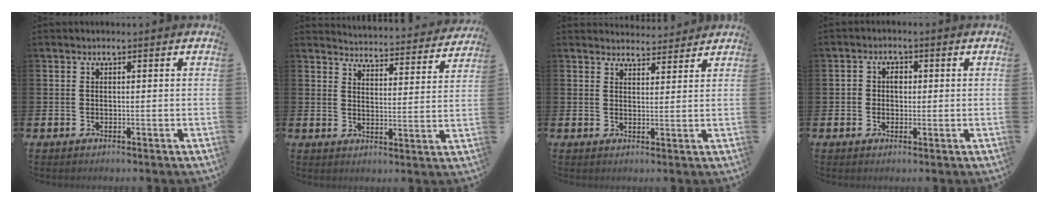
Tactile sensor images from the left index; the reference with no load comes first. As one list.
[{"total": 4.4, "force": [4.4, 0.3, 0.2], "torque": [-0.020, -0.041, 0.074]}, {"total": 3.4, "force": [3.3, 0.6, -0.1], "torque": [0.004, -0.021, 0.060]}, {"total": 2.1, "force": [0.0, 1.9, 0.9], "torque": [-0.006, 0.004, -0.007]}]